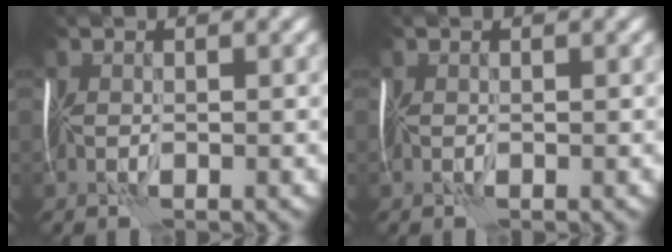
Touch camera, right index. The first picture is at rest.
{"total": 0.0}